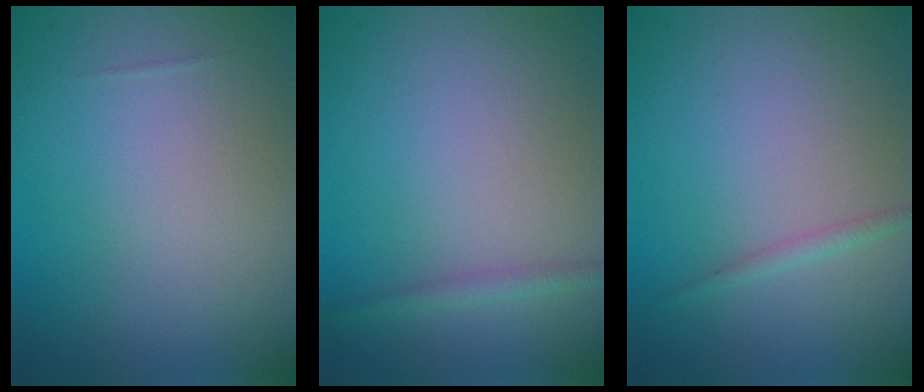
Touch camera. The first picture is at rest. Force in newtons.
{"total": 1.2, "press": 1.2, "slide": 0.1}
{"total": 0.9, "press": 0.9, "slide": 0.1}